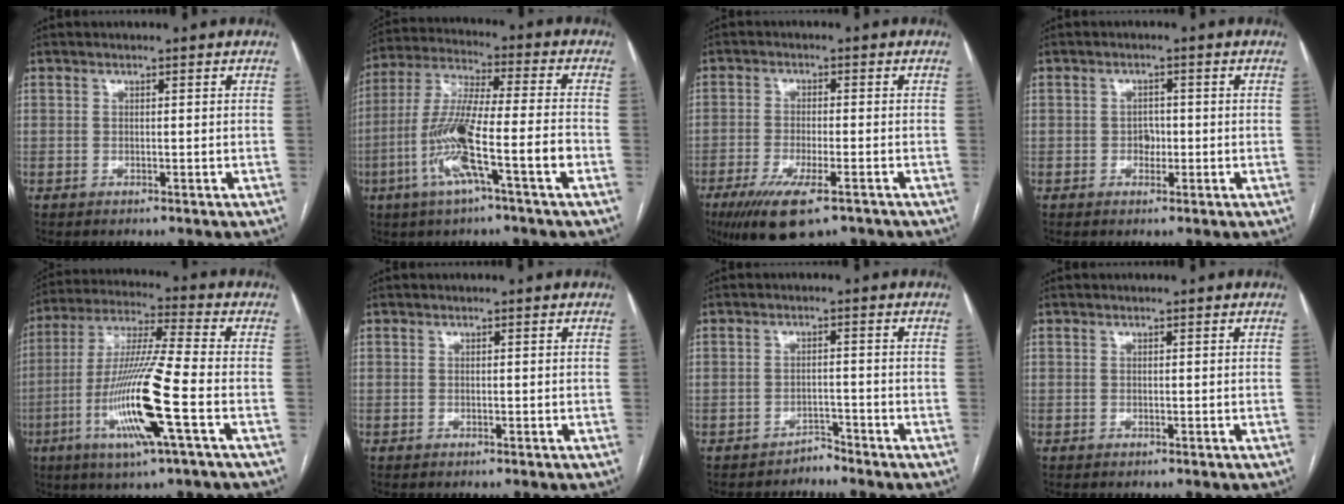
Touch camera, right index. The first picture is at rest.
{"total": 14.0, "force": [-5.2, 0.4, 13.0], "torque": [-0.260, 0.002, -0.100]}
{"total": 10.4, "force": [-6.7, 2.5, 7.5], "torque": [-0.132, -0.023, -0.106]}
{"total": 1.9, "force": [-0.4, 1.5, 1.2], "torque": [-0.014, 0.006, -0.006]}
{"total": 16.0, "force": [-5.2, -0.1, 15.1], "torque": [-0.309, -0.016, -0.102]}
{"total": 0.0}
{"total": 1.9, "force": [-1.8, 0.4, -0.4], "torque": [0.017, -0.002, -0.030]}
{"total": 0.0}